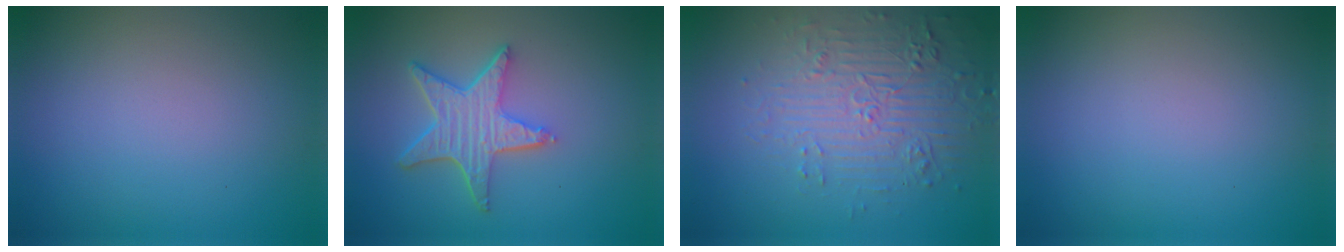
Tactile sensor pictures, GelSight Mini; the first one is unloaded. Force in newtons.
{"total": 5.1, "press": 4.0, "slide": 3.1}
{"total": 4.2, "press": 3.8, "slide": 1.8}
{"total": 0.0}